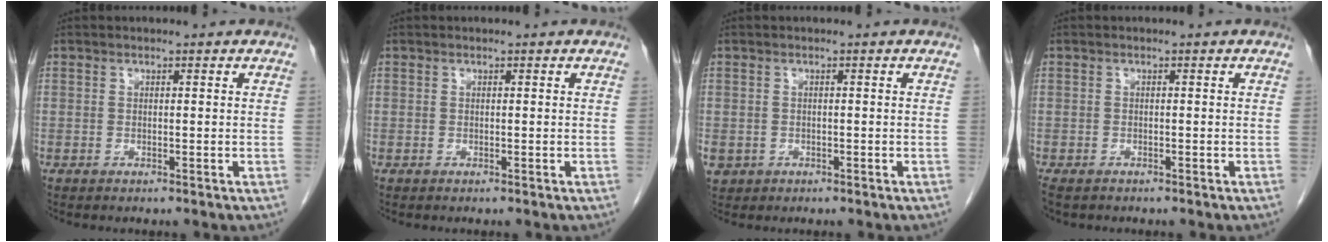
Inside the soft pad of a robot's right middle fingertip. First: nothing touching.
{"total": 0.0}
{"total": 2.5, "force": [-1.0, 2.2, 0.7], "torque": [-0.014, 0.000, -0.010]}
{"total": 2.8, "force": [-2.3, 1.1, 1.2], "torque": [-0.022, -0.008, -0.036]}